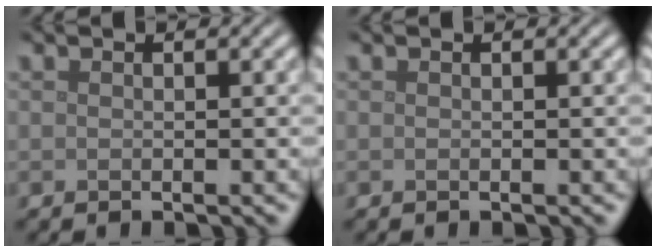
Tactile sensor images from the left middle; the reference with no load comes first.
{"total": 0.0}